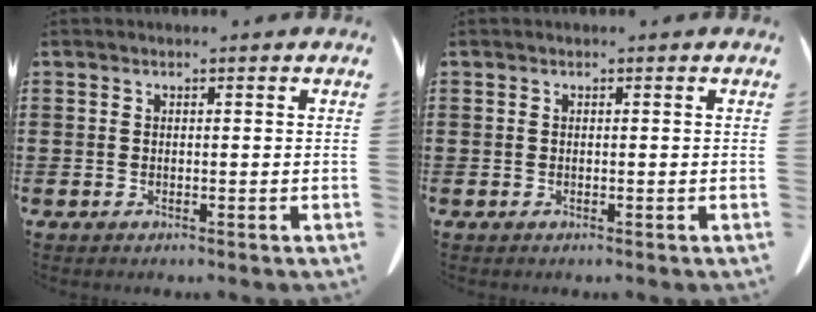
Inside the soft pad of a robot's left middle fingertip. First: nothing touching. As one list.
[{"total": 0.0}]